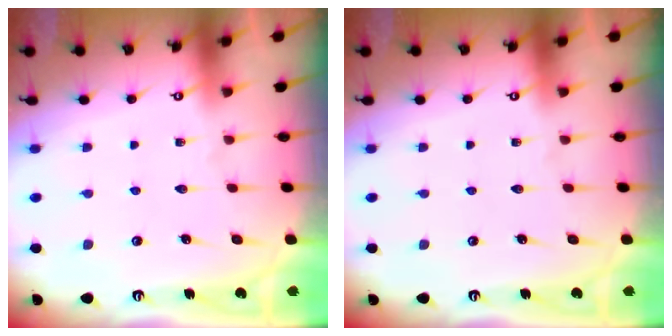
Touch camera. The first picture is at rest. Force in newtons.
{"total": 0.0}